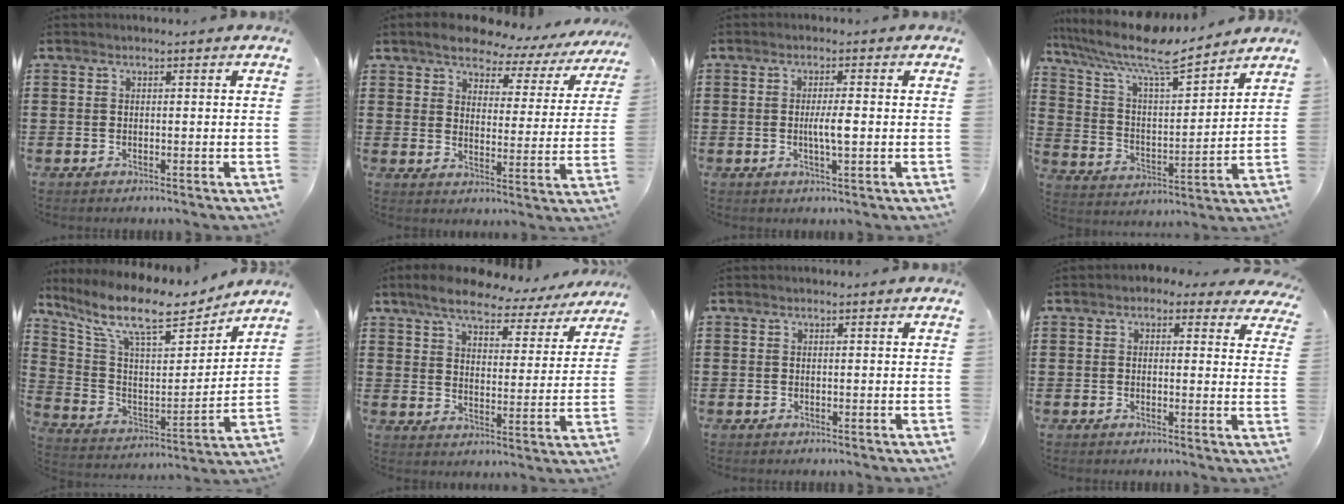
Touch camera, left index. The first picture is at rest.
{"total": 5.2, "force": [4.8, 1.6, 1.3], "torque": [-0.048, -0.028, 0.077]}
{"total": 3.4, "force": [-0.2, 0.4, 3.4], "torque": [-0.061, -0.003, -0.005]}
{"total": 9.6, "force": [8.1, 1.7, 4.8], "torque": [-0.125, -0.048, 0.136]}
{"total": 12.0, "force": [9.4, 3.0, 6.8], "torque": [-0.163, -0.051, 0.159]}
{"total": 6.8, "force": [6.1, 1.6, 2.6], "torque": [-0.071, -0.030, 0.103]}
{"total": 0.0}
{"total": 1.7, "force": [1.0, 1.1, 0.8], "torque": [-0.015, 0.004, 0.015]}